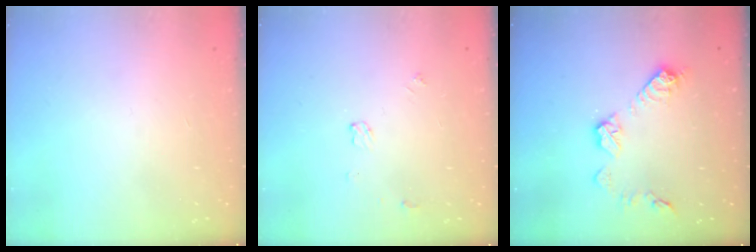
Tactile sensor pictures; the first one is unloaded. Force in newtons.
{"total": 4.4, "press": 4.4, "slide": 0.2}
{"total": 10.8, "press": 10.8, "slide": 0.6}